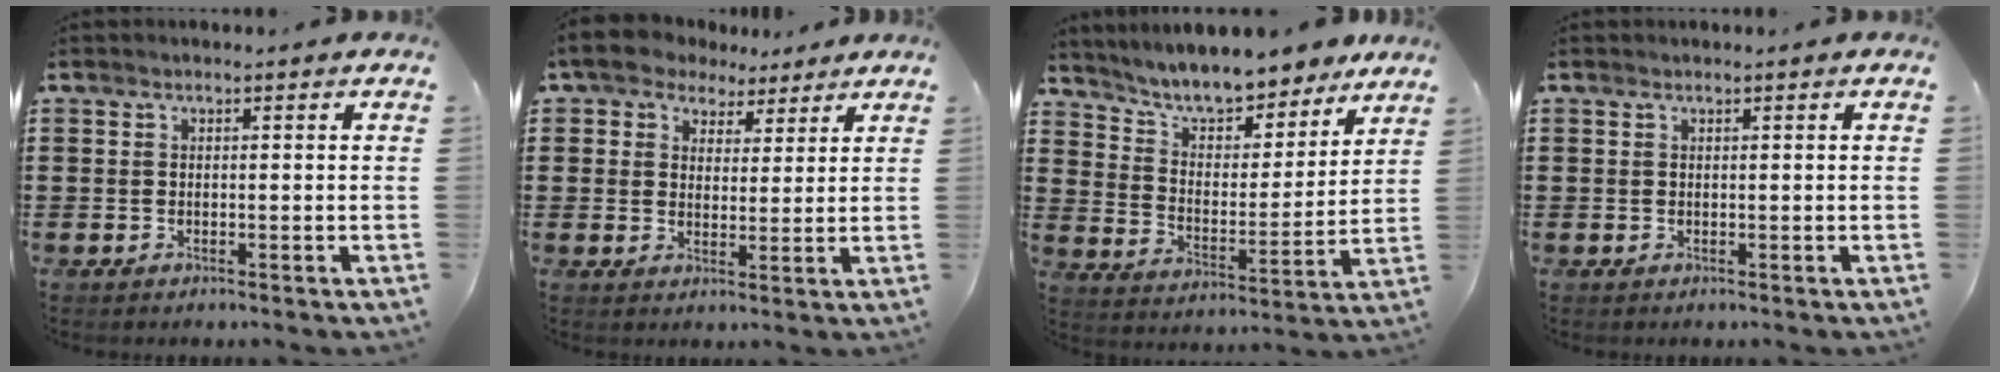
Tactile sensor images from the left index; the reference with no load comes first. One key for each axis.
{"total": 5.2, "fx": 3.9, "fy": 3.2, "fz": 1.1, "tx": -0.047, "ty": 0.000, "tz": 0.071}
{"total": 7.9, "fx": 7.6, "fy": 1.0, "fz": 2.1, "tx": -0.074, "ty": -0.051, "tz": 0.134}
{"total": 0.0}